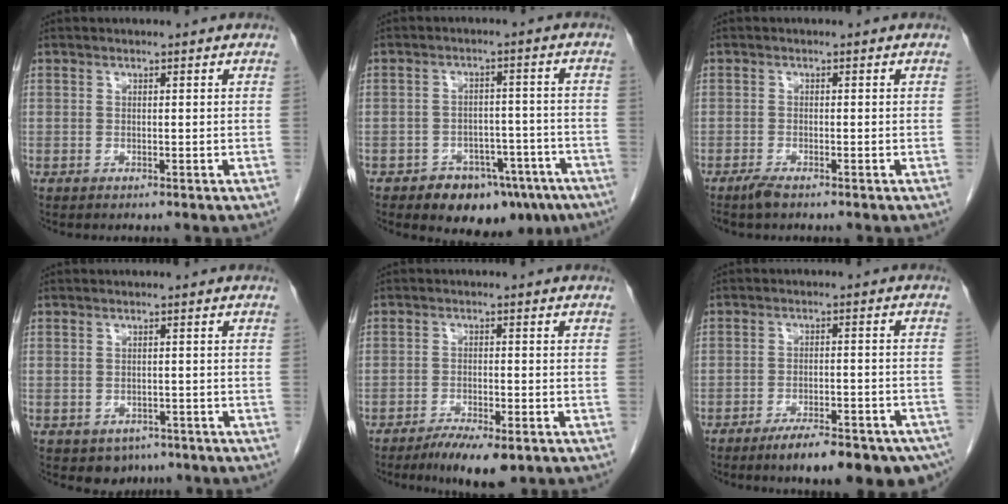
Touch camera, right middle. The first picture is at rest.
{"total": 10.8, "force": [-7.5, 5.9, 5.1], "torque": [-0.037, 0.025, -0.101]}
{"total": 1.6, "force": [-1.3, 0.1, 0.9], "torque": [-0.029, -0.005, -0.026]}
{"total": 2.9, "force": [-1.8, 2.1, 0.9], "torque": [-0.011, 0.003, -0.018]}
{"total": 6.5, "force": [-4.4, 1.5, 4.5], "torque": [-0.073, -0.011, -0.067]}
{"total": 14.6, "force": [-11.2, 3.4, 8.6], "torque": [-0.069, 0.016, -0.151]}